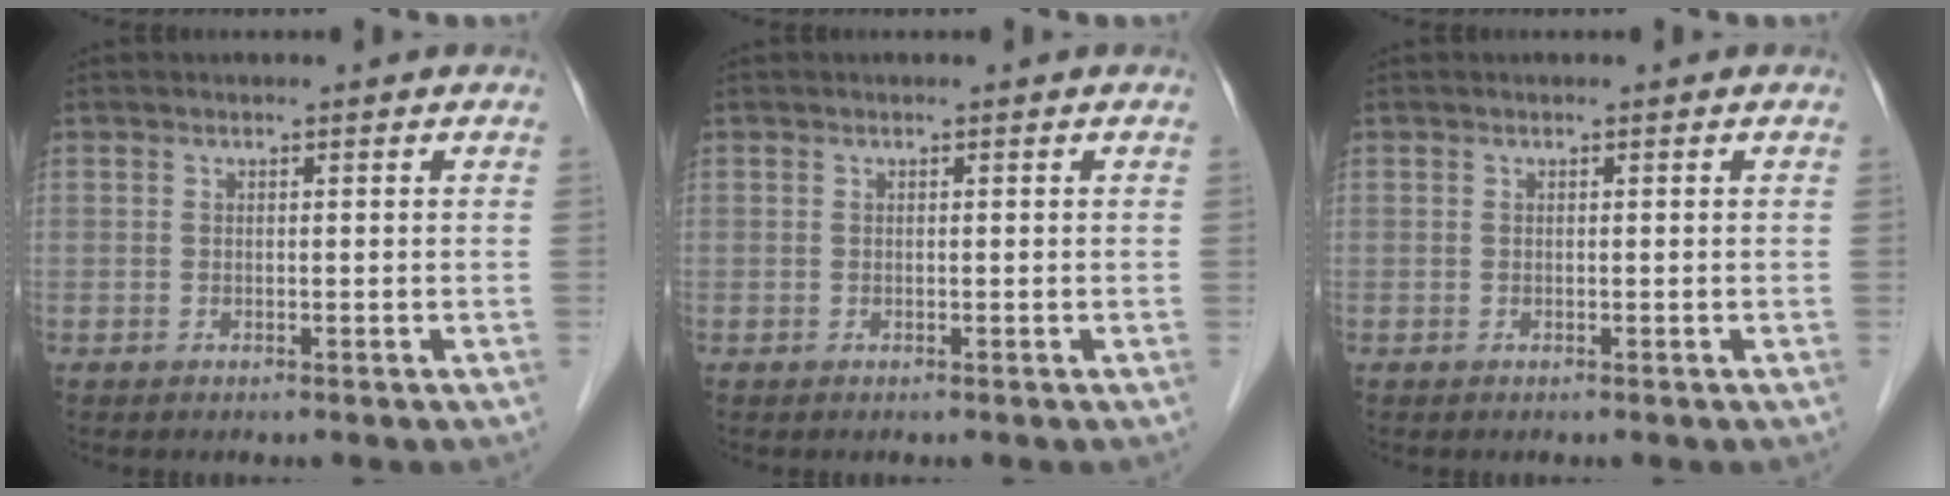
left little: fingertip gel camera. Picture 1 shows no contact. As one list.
[{"total": 0.0}, {"total": 0.0}]